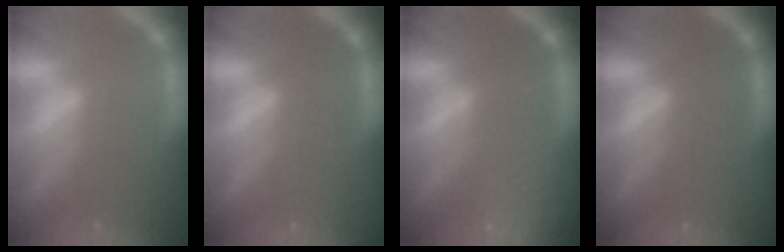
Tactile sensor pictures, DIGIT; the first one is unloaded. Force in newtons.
{"total": 0.0}
{"total": 8.5}
{"total": 0.0}